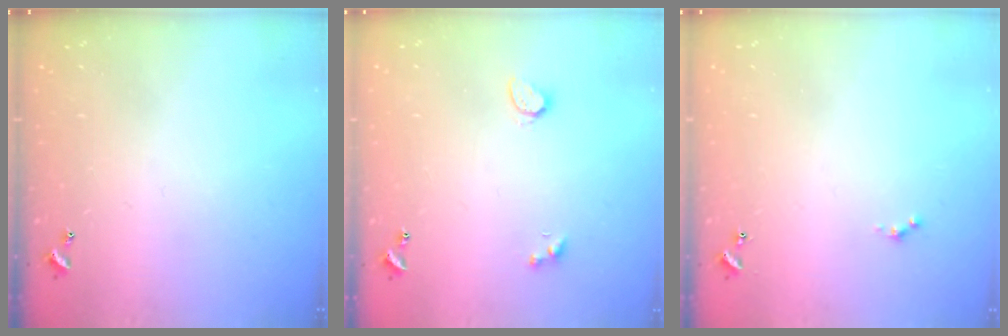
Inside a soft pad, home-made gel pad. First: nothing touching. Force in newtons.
{"total": 2.3, "press": 2.3, "slide": 0.5}
{"total": 0.0}